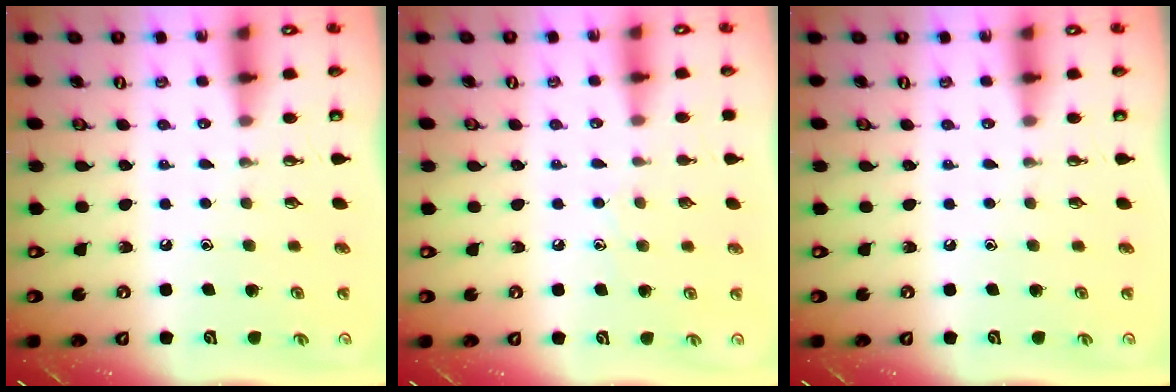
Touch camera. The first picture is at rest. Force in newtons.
{"total": 5.9, "press": 5.9, "slide": 0.6}
{"total": 0.0}